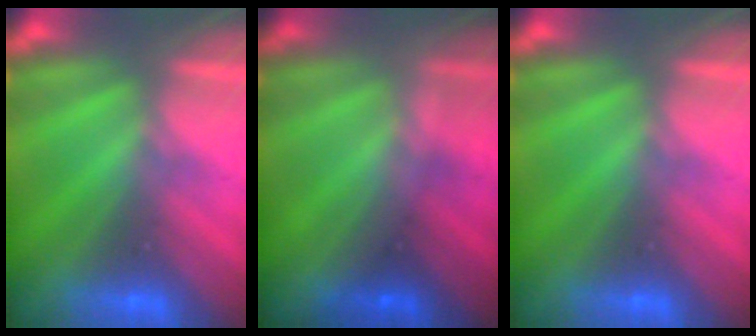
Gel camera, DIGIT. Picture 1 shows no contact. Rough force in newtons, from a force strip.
{"total": 1.3}
{"total": 0.0}